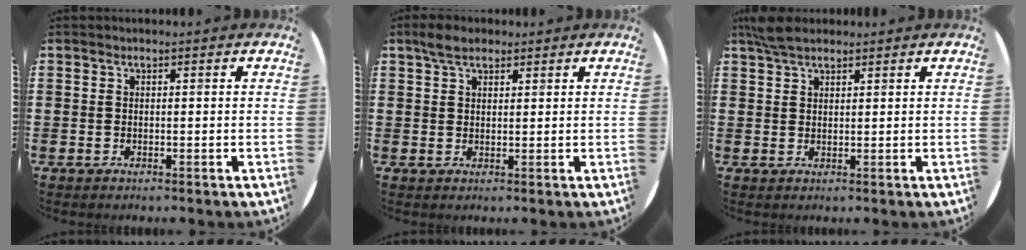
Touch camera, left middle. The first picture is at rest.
{"total": 3.1, "force": [2.4, 1.3, 1.4], "torque": [-0.023, 0.005, 0.042]}
{"total": 3.4, "force": [2.7, 1.2, 1.6], "torque": [-0.037, 0.007, 0.051]}